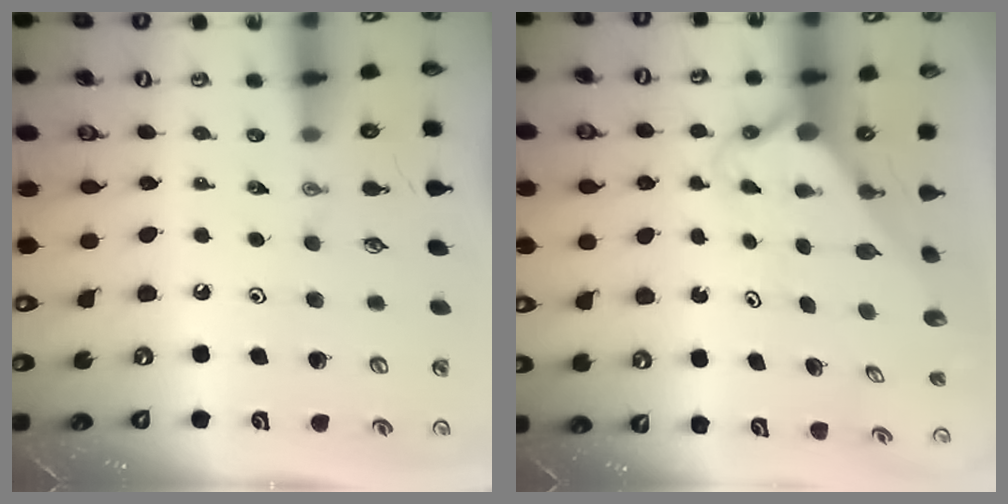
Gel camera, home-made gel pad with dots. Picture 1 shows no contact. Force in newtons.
{"total": 2.8, "press": 2.8, "slide": 0.2}